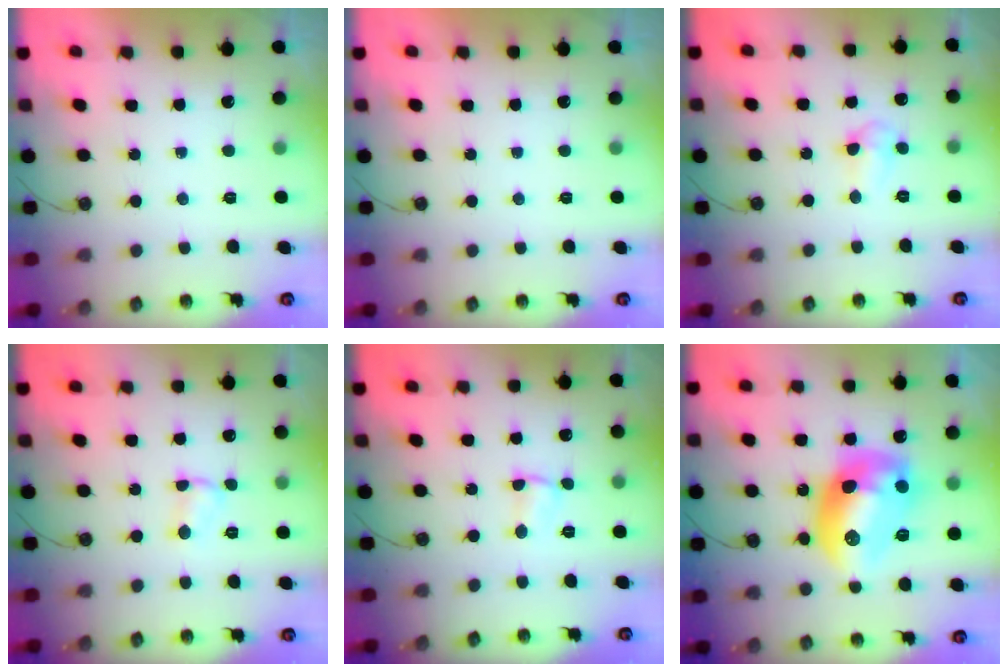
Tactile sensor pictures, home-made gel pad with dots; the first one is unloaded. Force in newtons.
{"total": 0.0}
{"total": 3.9, "press": 3.8, "slide": 0.8}
{"total": 3.5, "press": 3.5, "slide": 0.4}
{"total": 2.9, "press": 0.9, "slide": 2.7}
{"total": 16.3, "press": 16.2, "slide": 1.5}